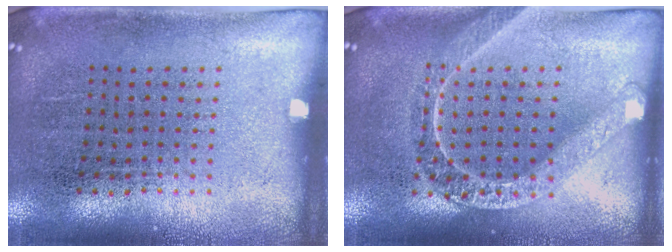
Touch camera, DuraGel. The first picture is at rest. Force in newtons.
{"total": 1.6, "press": 1.6, "slide": 0.1}